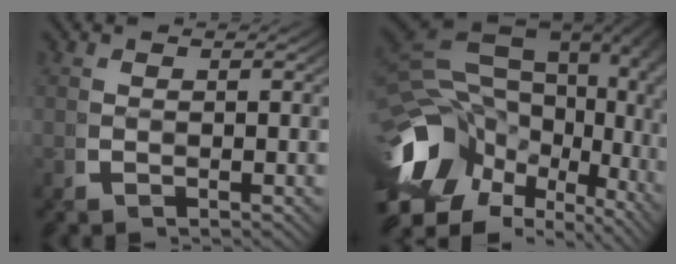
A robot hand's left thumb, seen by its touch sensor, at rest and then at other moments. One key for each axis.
{"total": 22.9, "fx": 0.2, "fy": 16.6, "fz": 15.8, "tx": -0.276, "ty": -0.014, "tz": -0.001}